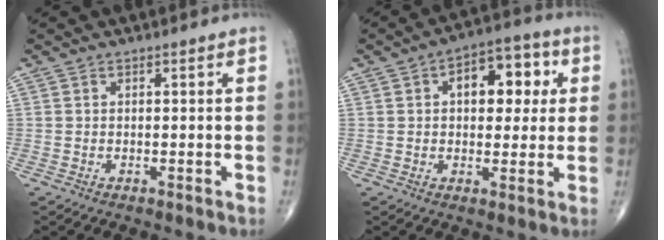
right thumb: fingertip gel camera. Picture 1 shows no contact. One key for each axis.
{"total": 11.5, "fx": 2.8, "fy": 6.7, "fz": 8.8, "tx": -0.079, "ty": 0.017, "tz": 0.034}